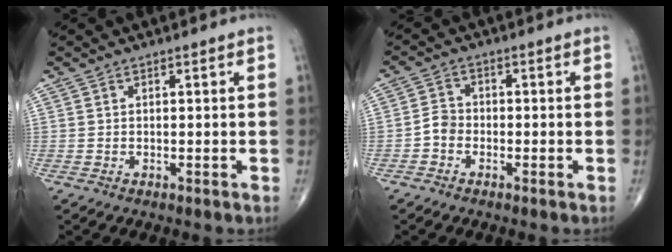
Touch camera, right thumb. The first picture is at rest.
{"total": 2.9, "force": [-1.3, 2.3, 1.3], "torque": [-0.014, 0.011, -0.033]}